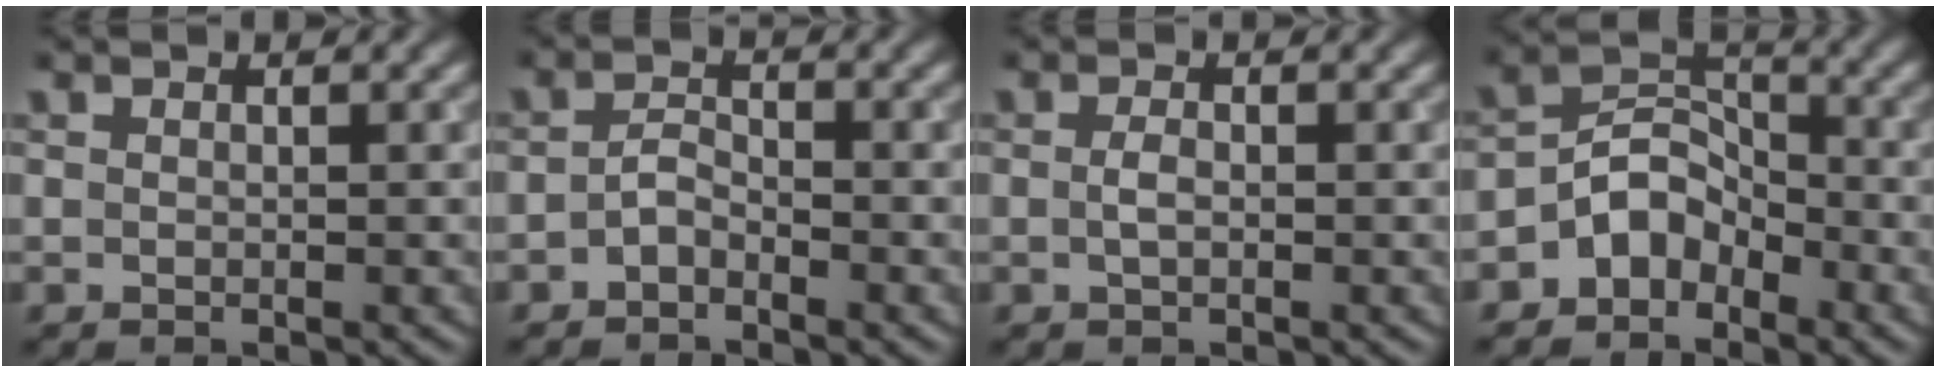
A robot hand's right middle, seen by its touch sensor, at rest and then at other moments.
{"total": 1.5, "force": [-1.0, 0.7, 0.9], "torque": [-0.021, 0.006, -0.023]}
{"total": 1.1, "force": [-0.2, 0.5, 1.0], "torque": [-0.023, -0.001, -0.005]}
{"total": 3.8, "force": [-2.5, 2.4, 1.5], "torque": [-0.022, 0.012, -0.053]}